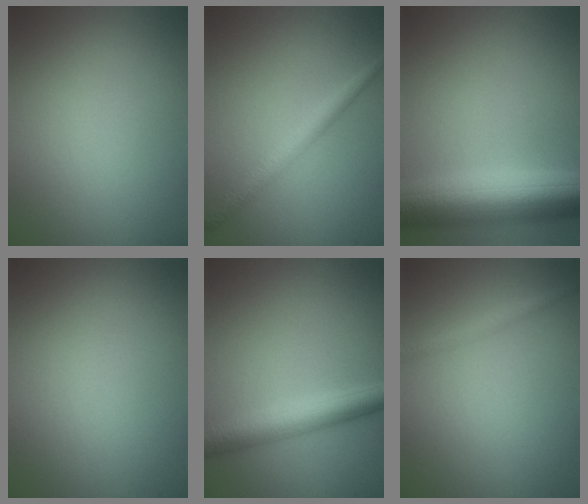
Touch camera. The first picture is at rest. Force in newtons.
{"total": 2.4, "press": 2.4, "slide": 0.1}
{"total": 9.8, "press": 9.8, "slide": 0.1}
{"total": 0.0}
{"total": 4.3, "press": 4.3, "slide": 0.1}
{"total": 1.5, "press": 1.5, "slide": 0.0}